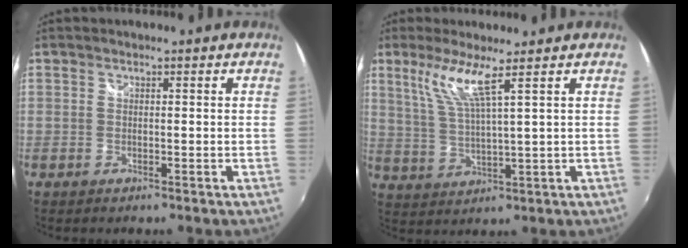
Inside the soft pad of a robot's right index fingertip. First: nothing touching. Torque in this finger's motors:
{"motor_torque": [0.42, 0.42, 0.24, 0.07]}